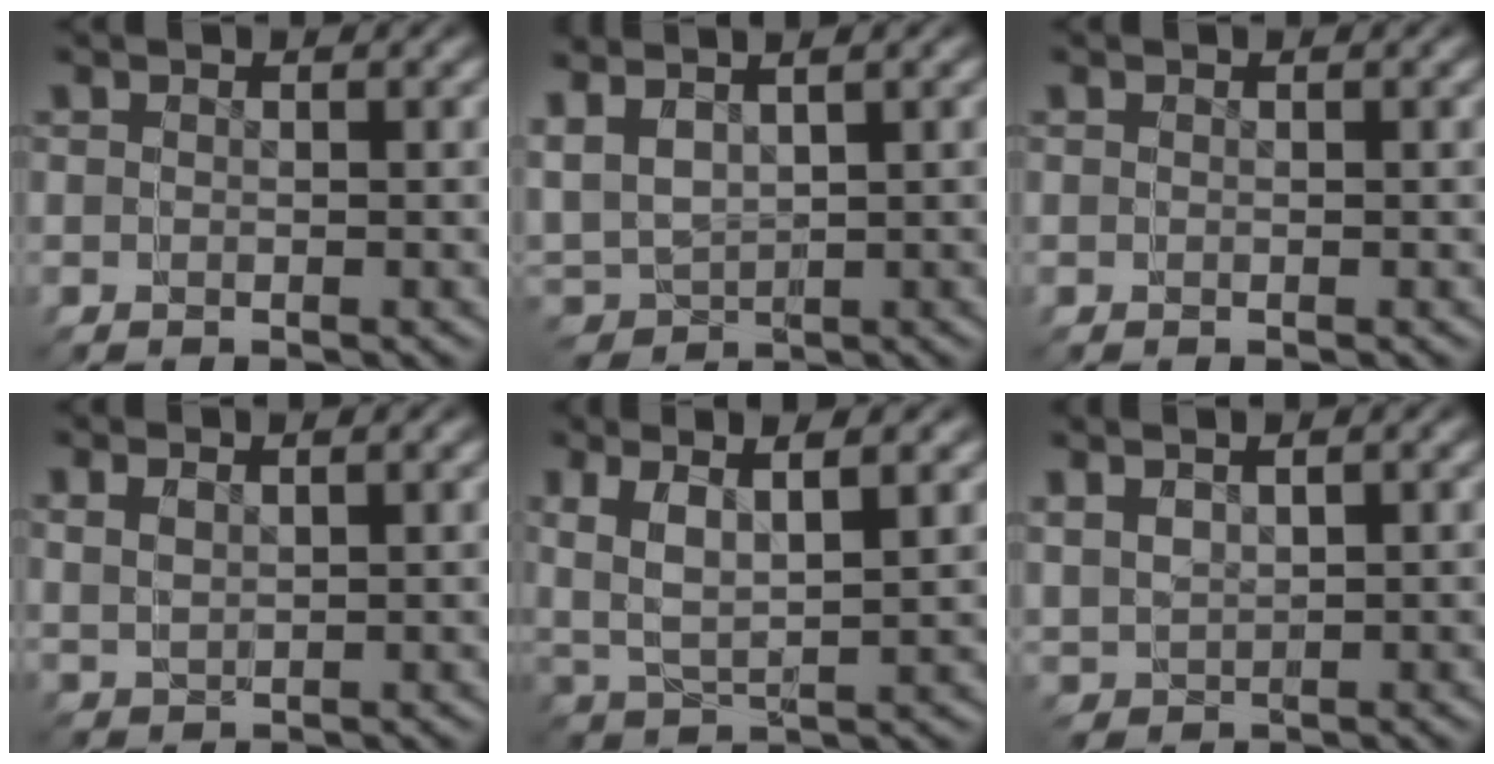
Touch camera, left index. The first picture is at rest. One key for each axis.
{"total": 6.5, "fx": 1.3, "fy": 5.8, "fz": 2.7, "tx": -0.074, "ty": -0.008, "tz": 0.030}
{"total": 0.0}
{"total": 1.8, "fx": 1.4, "fy": -1.0, "fz": 0.3, "tx": 0.010, "ty": 0.021, "tz": 0.023}
{"total": 4.9, "fx": 3.1, "fy": 1.7, "fz": 3.5, "tx": -0.071, "ty": 0.020, "tz": 0.049}
{"total": 2.4, "fx": 0.9, "fy": 2.0, "fz": 1.0, "tx": -0.004, "ty": 0.002, "tz": 0.022}